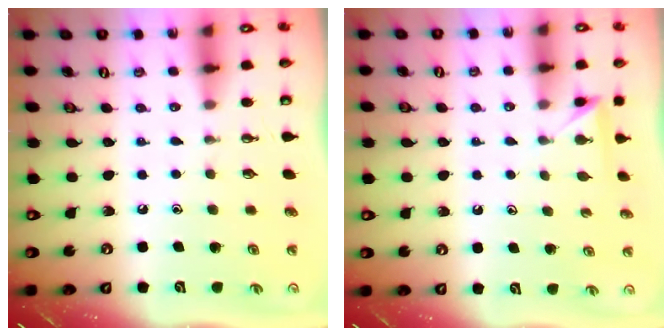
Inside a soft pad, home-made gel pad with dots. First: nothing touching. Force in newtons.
{"total": 2.3, "press": 2.3, "slide": 0.3}